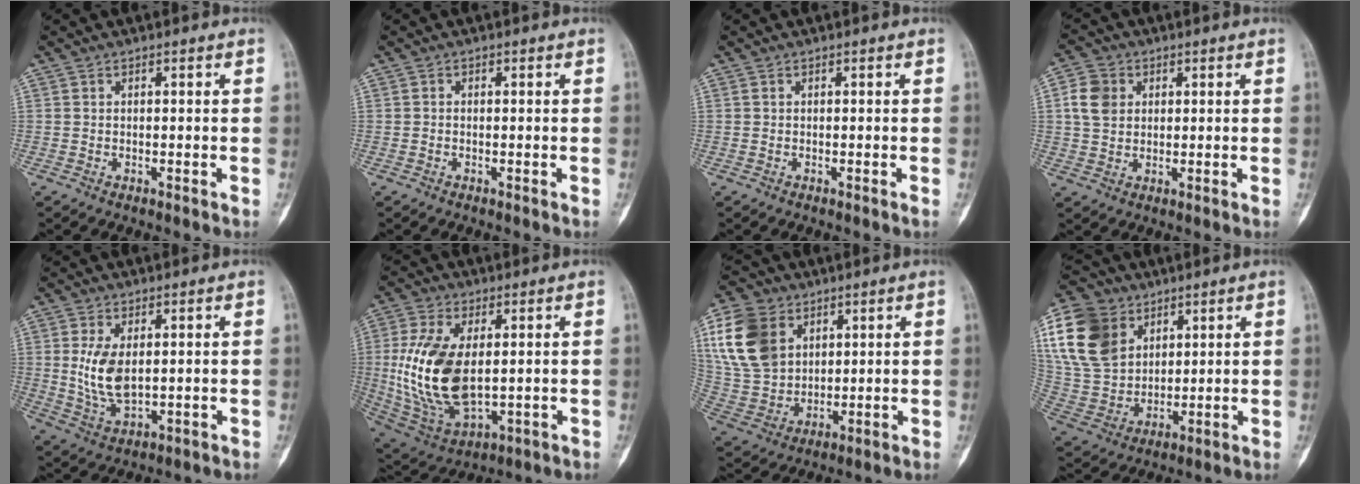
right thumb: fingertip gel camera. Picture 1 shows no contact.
{"total": 0.0}
{"total": 0.0}
{"total": 6.4, "force": [1.6, 5.2, 3.4], "torque": [-0.052, 0.002, 0.029]}
{"total": 8.1, "force": [1.2, 4.3, 6.8], "torque": [-0.129, -0.015, 0.034]}
{"total": 18.0, "force": [1.0, 9.7, 15.1], "torque": [-0.308, -0.014, 0.036]}
{"total": 16.6, "force": [6.1, 12.1, 9.5], "torque": [-0.182, -0.011, 0.128]}
{"total": 19.9, "force": [8.1, 14.5, 10.9], "torque": [-0.217, -0.009, 0.162]}